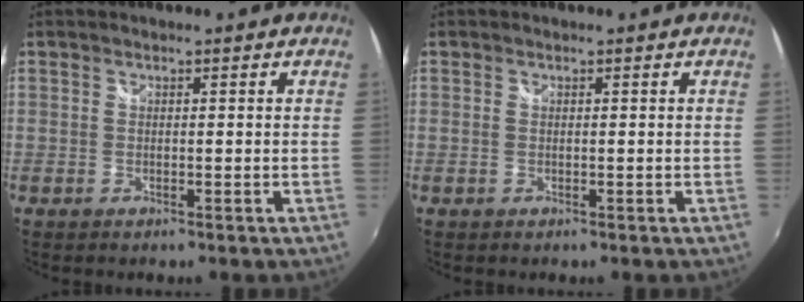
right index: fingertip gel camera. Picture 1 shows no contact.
{"total": 0.0}